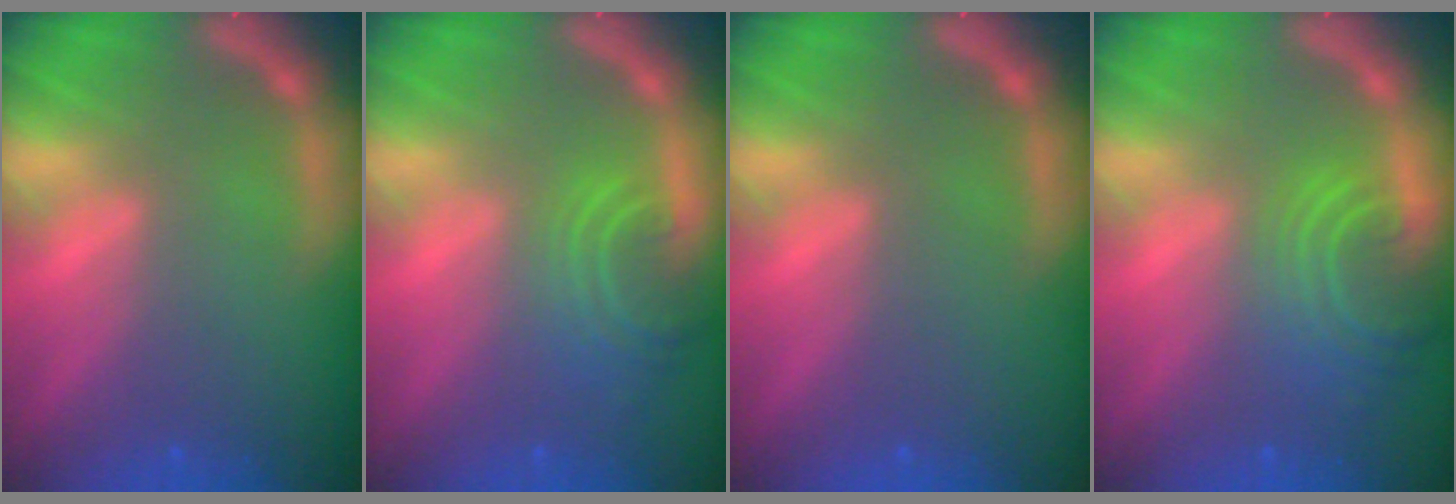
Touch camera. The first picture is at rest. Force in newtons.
{"total": 4.5}
{"total": 0.0}
{"total": 6.1}